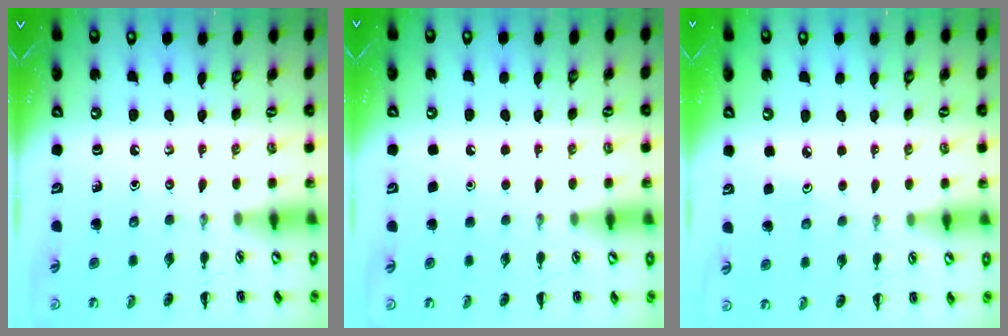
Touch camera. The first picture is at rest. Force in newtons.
{"total": 1.6, "press": 1.6, "slide": 0.1}
{"total": 4.0, "press": 3.8, "slide": 1.3}